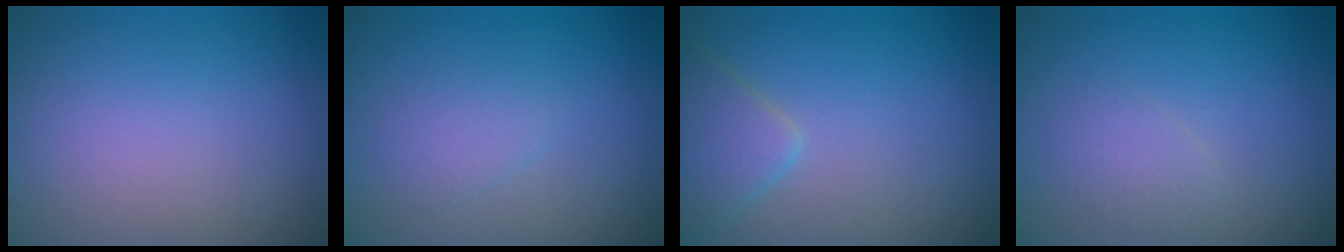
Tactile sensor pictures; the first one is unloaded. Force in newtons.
{"total": 1.4, "press": 1.4, "slide": 0.0}
{"total": 2.7, "press": 2.7, "slide": 0.2}
{"total": 1.4, "press": 1.4, "slide": 0.1}